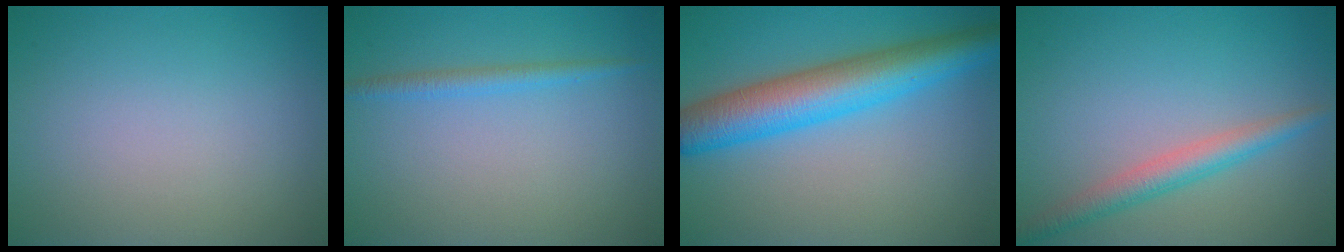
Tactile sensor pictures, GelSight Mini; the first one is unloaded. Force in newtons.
{"total": 1.5, "press": 1.5, "slide": 0.1}
{"total": 7.7, "press": 7.7, "slide": 0.2}
{"total": 3.0, "press": 3.0, "slide": 0.1}